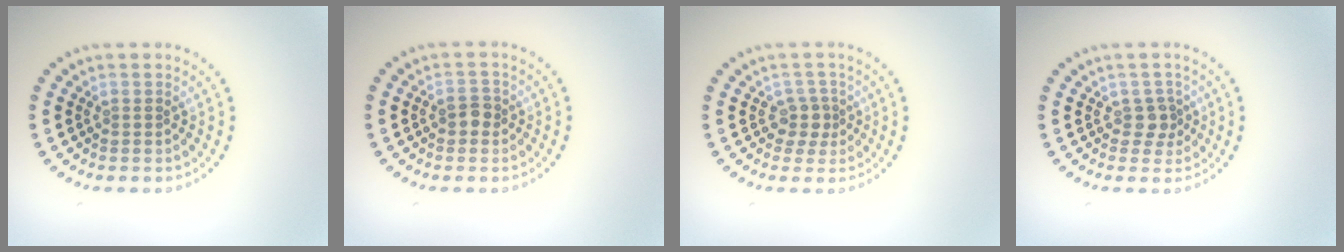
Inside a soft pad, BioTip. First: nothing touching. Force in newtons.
{"total": 1.6, "press": 1.6, "slide": 0.5}
{"total": 1.8, "press": 1.5, "slide": 1.1}
{"total": 1.6, "press": 1.3, "slide": 1.0}